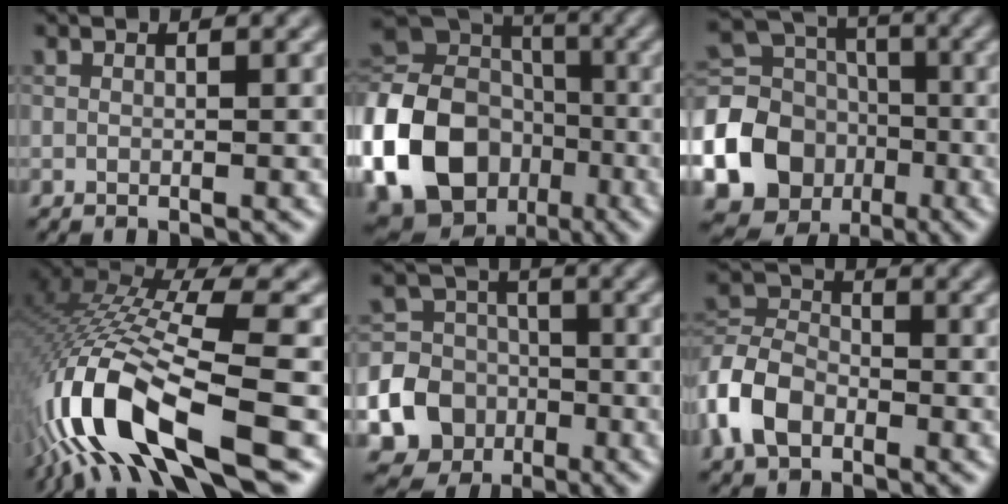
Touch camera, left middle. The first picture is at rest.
{"total": 19.6, "force": [-6.8, 16.3, 8.5], "torque": [-0.200, -0.031, -0.147]}
{"total": 18.1, "force": [-6.3, 16.0, 5.6], "torque": [-0.153, -0.044, -0.136]}
{"total": 13.5, "force": [-5.3, 4.0, 11.7], "torque": [-0.254, 0.010, -0.085]}
{"total": 14.4, "force": [-5.5, 13.0, 2.8], "torque": [-0.085, -0.042, -0.109]}
{"total": 5.7, "force": [-2.7, 3.8, 3.2], "torque": [-0.070, 0.007, -0.065]}